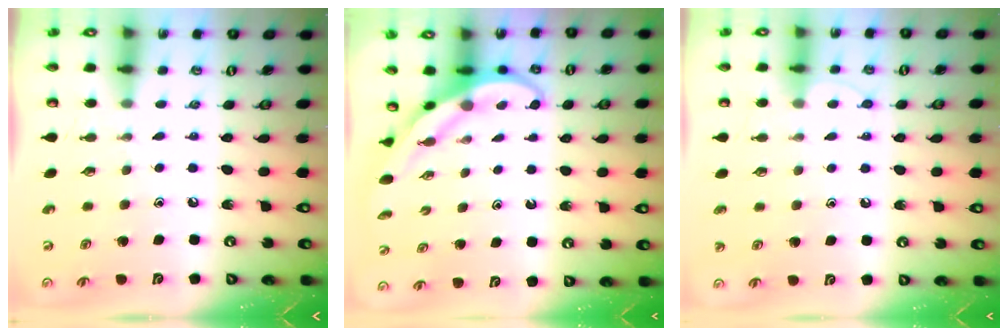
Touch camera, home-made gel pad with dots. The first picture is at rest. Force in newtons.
{"total": 3.9, "press": 3.9, "slide": 0.4}
{"total": 5.8, "press": 5.8, "slide": 0.6}